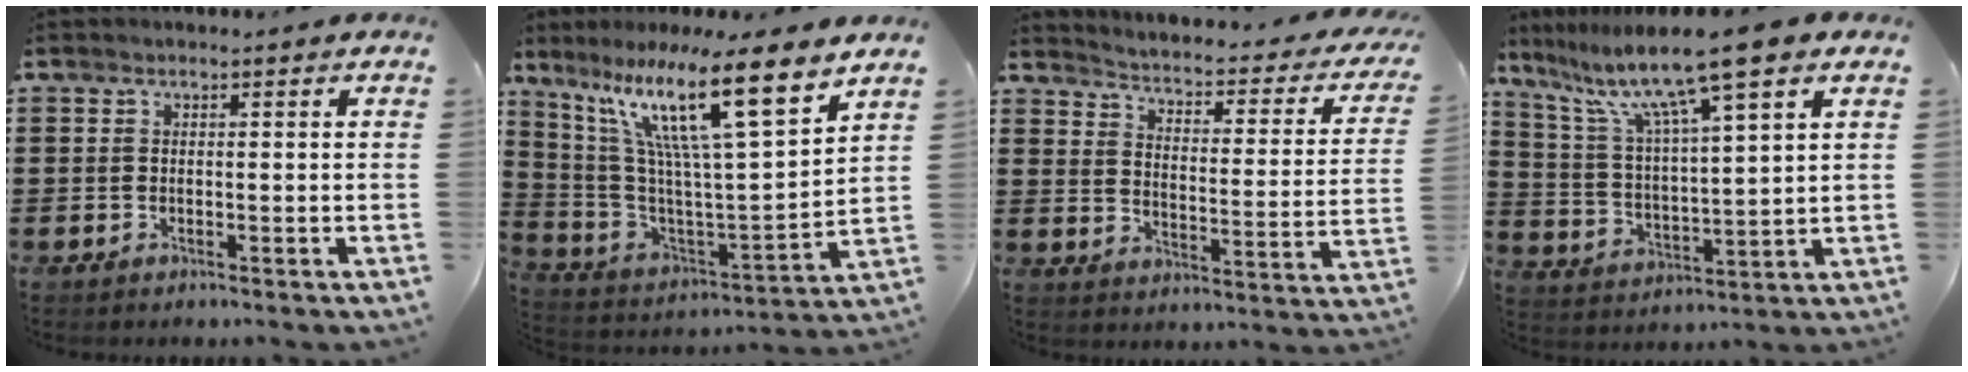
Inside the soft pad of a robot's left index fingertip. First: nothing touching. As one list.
[{"total": 15.4, "force": [9.6, 1.0, 12.0], "torque": [-0.254, -0.052, 0.146]}, {"total": 2.0, "force": [1.8, -0.2, 1.0], "torque": [-0.037, -0.030, 0.016]}, {"total": 11.5, "force": [8.5, 0.4, 7.7], "torque": [-0.177, -0.038, 0.138]}]